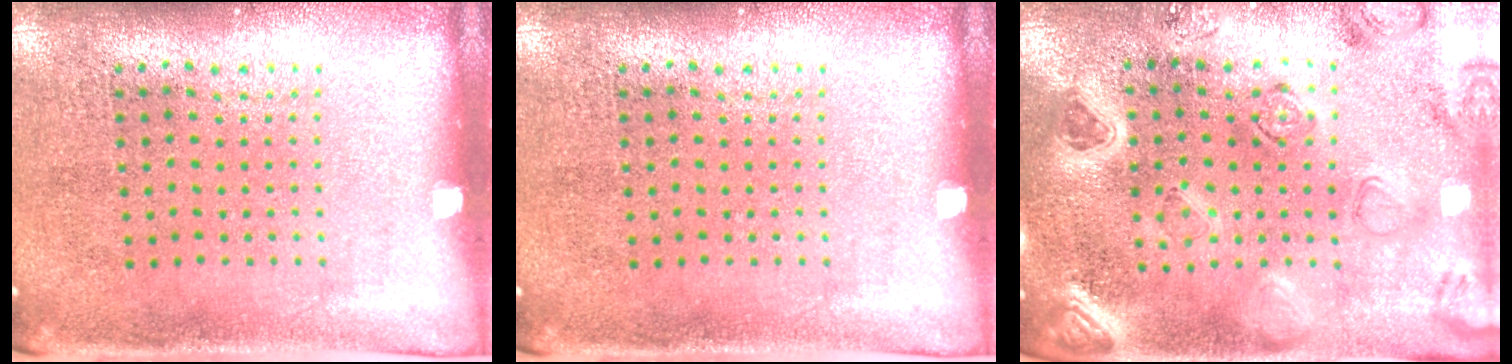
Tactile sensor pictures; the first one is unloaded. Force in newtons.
{"total": 0.0}
{"total": 2.3, "press": 2.3, "slide": 0.4}